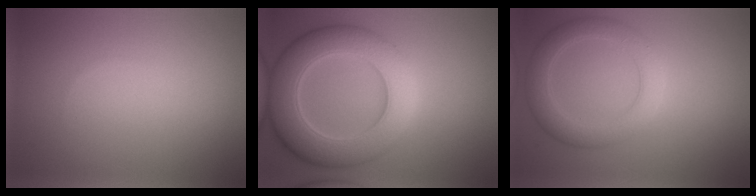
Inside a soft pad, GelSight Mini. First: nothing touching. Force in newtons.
{"total": 9.5, "press": 9.5, "slide": 0.5}
{"total": 4.0, "press": 4.0, "slide": 0.2}